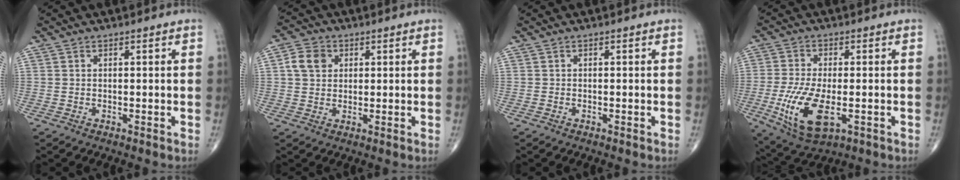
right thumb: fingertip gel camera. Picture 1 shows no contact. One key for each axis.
{"total": 5.2, "fx": 1.3, "fy": 4.2, "fz": 2.7, "tx": -0.039, "ty": 0.004, "tz": 0.020}
{"total": 0.0}
{"total": 12.1, "fx": -3.2, "fy": 5.4, "fz": 10.4, "tx": -0.211, "ty": -0.009, "tz": -0.049}